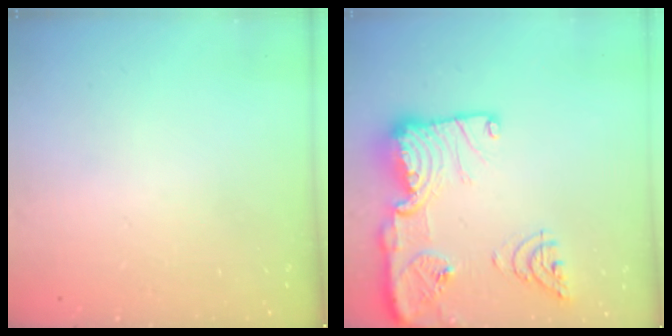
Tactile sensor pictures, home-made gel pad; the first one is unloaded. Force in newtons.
{"total": 24.5, "press": 23.7, "slide": 6.1}